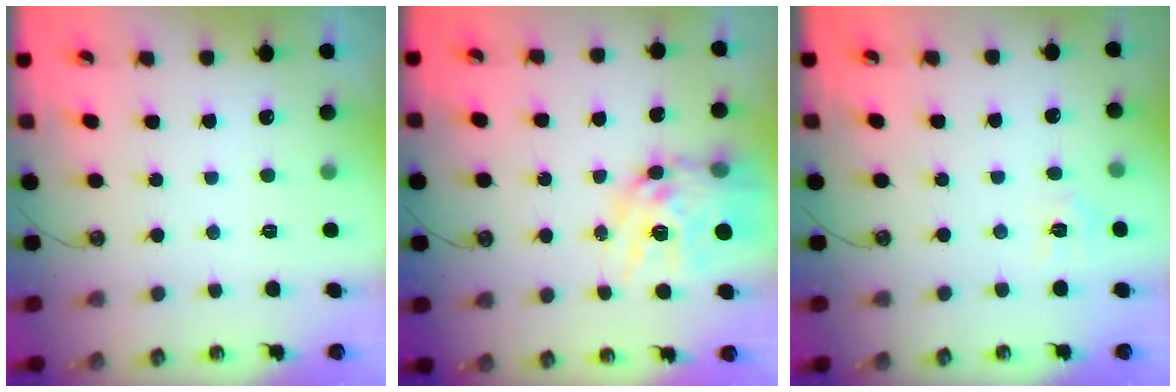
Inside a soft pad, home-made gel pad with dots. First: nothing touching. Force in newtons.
{"total": 17.1, "press": 17.0, "slide": 1.6}
{"total": 4.6, "press": 4.6, "slide": 0.6}